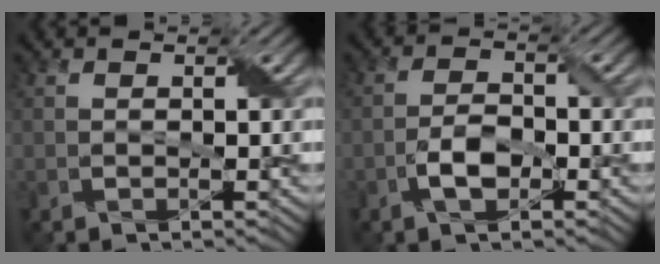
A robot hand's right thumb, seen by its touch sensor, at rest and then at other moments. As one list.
[{"total": 4.2, "force": [-1.9, 2.0, 3.1], "torque": [-0.064, 0.004, -0.039]}]